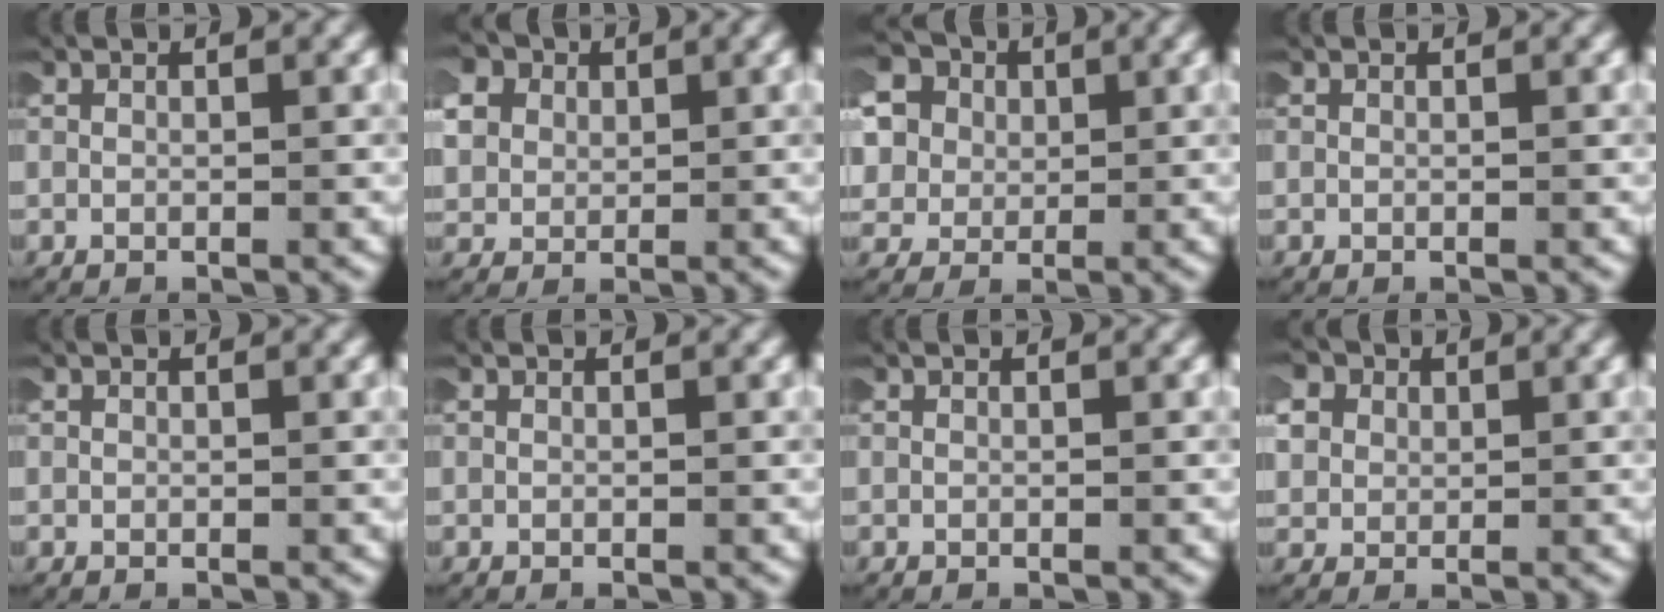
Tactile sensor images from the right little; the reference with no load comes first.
{"total": 6.2, "force": [2.5, 5.0, 2.7], "torque": [-0.084, 0.000, 0.038]}
{"total": 10.6, "force": [2.6, 9.2, 4.5], "torque": [-0.135, -0.009, 0.032]}
{"total": 0.0}
{"total": 0.0}
{"total": 0.0}
{"total": 0.0}
{"total": 5.5, "force": [2.0, 4.6, 2.3], "torque": [-0.075, 0.000, 0.027]}